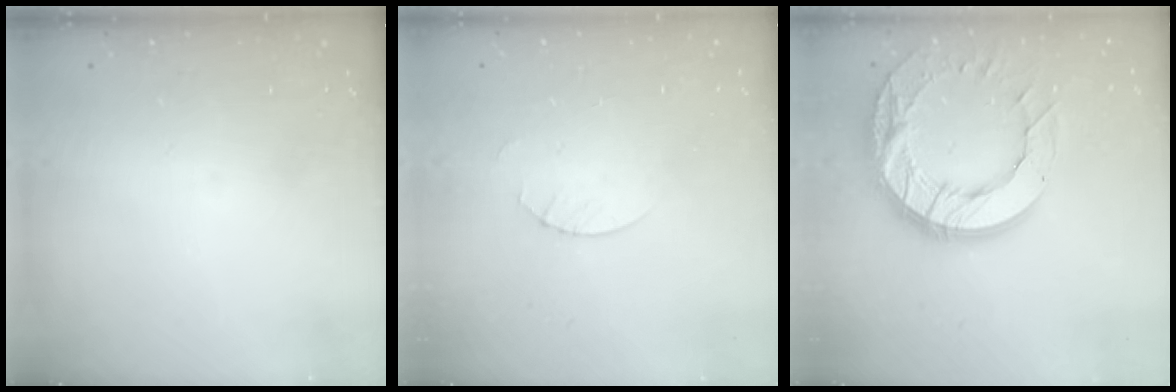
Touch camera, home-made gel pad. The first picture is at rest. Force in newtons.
{"total": 1.9, "press": 1.9, "slide": 0.2}
{"total": 20.9, "press": 20.8, "slide": 1.9}